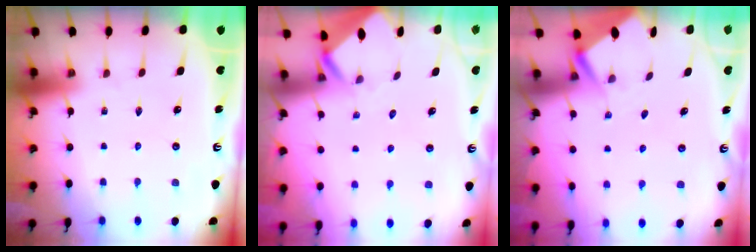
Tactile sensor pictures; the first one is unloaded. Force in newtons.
{"total": 2.8, "press": 2.8, "slide": 0.1}
{"total": 2.8, "press": 2.8, "slide": 0.3}